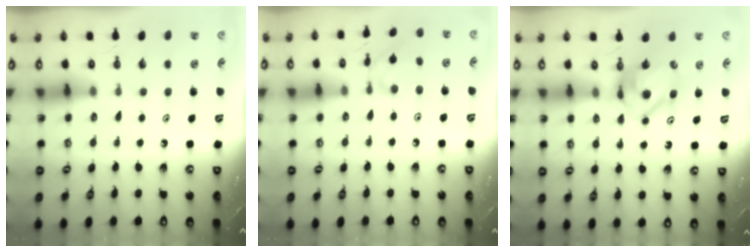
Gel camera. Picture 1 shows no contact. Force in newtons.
{"total": 2.2, "press": 2.2, "slide": 0.0}
{"total": 9.1, "press": 9.1, "slide": 0.9}